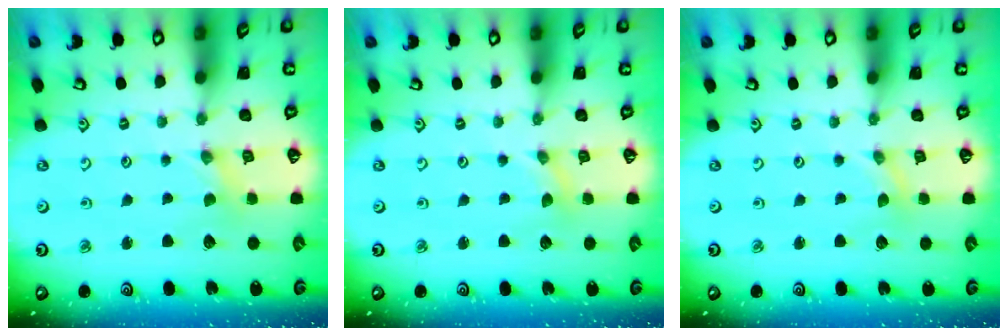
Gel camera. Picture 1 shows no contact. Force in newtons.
{"total": 0.5, "press": 0.5, "slide": 0.0}
{"total": 0.0}